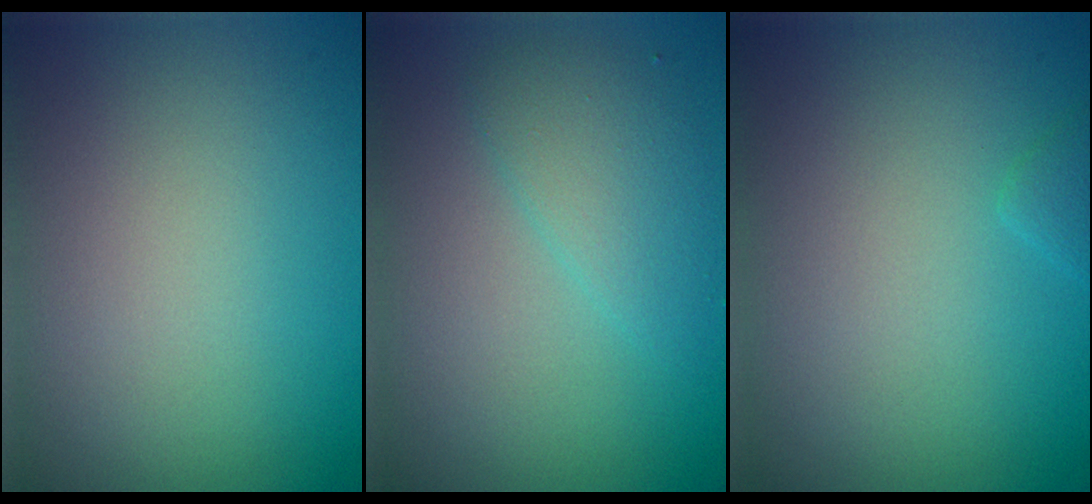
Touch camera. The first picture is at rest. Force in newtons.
{"total": 2.5, "press": 2.5, "slide": 0.1}
{"total": 0.8, "press": 0.8, "slide": 0.1}